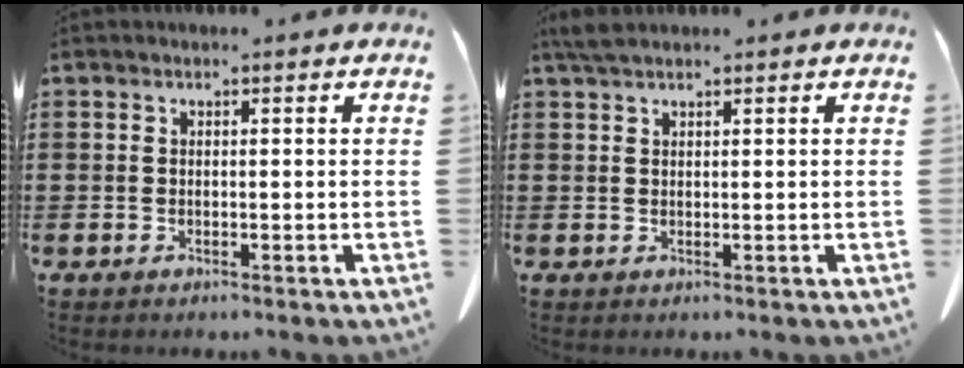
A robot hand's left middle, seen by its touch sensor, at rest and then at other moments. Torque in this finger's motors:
{"motor_torque": [0.36, 0.30, 0.07, 0.04]}